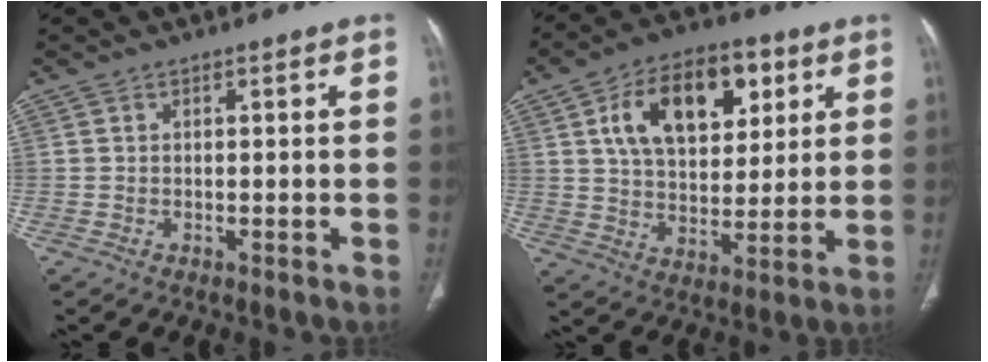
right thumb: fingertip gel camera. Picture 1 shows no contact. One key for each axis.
{"total": 17.9, "fx": 6.7, "fy": 10.6, "fz": 12.8, "tx": -0.167, "ty": -0.007, "tz": 0.111}